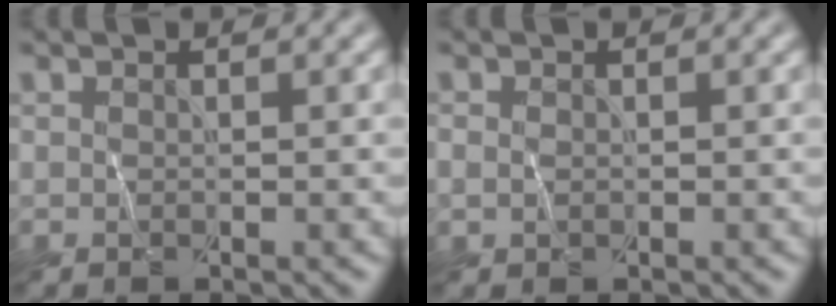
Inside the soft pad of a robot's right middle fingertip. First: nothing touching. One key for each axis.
{"total": 0.8, "fx": 0.0, "fy": 0.7, "fz": 0.5, "tx": -0.010, "ty": -0.001, "tz": -0.001}